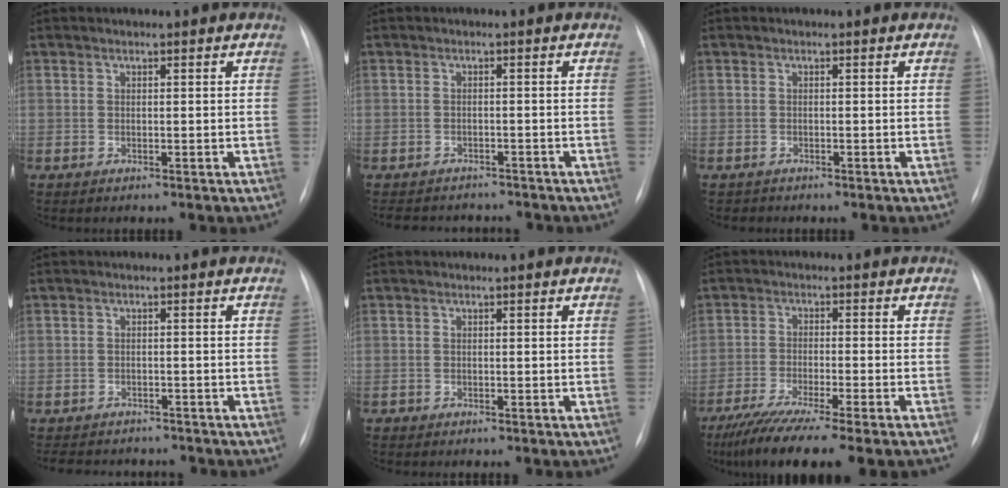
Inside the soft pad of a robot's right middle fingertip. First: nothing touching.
{"total": 7.8, "force": [-7.1, 2.9, 1.5], "torque": [-0.023, 0.004, -0.088]}
{"total": 0.8, "force": [-0.6, 0.4, -0.2], "torque": [-0.002, 0.001, -0.013]}
{"total": 8.5, "force": [-7.6, 3.1, 2.1], "torque": [-0.036, 0.001, -0.095]}
{"total": 0.0}
{"total": 13.4, "force": [-10.6, -0.1, 8.2], "torque": [-0.134, -0.043, -0.168]}